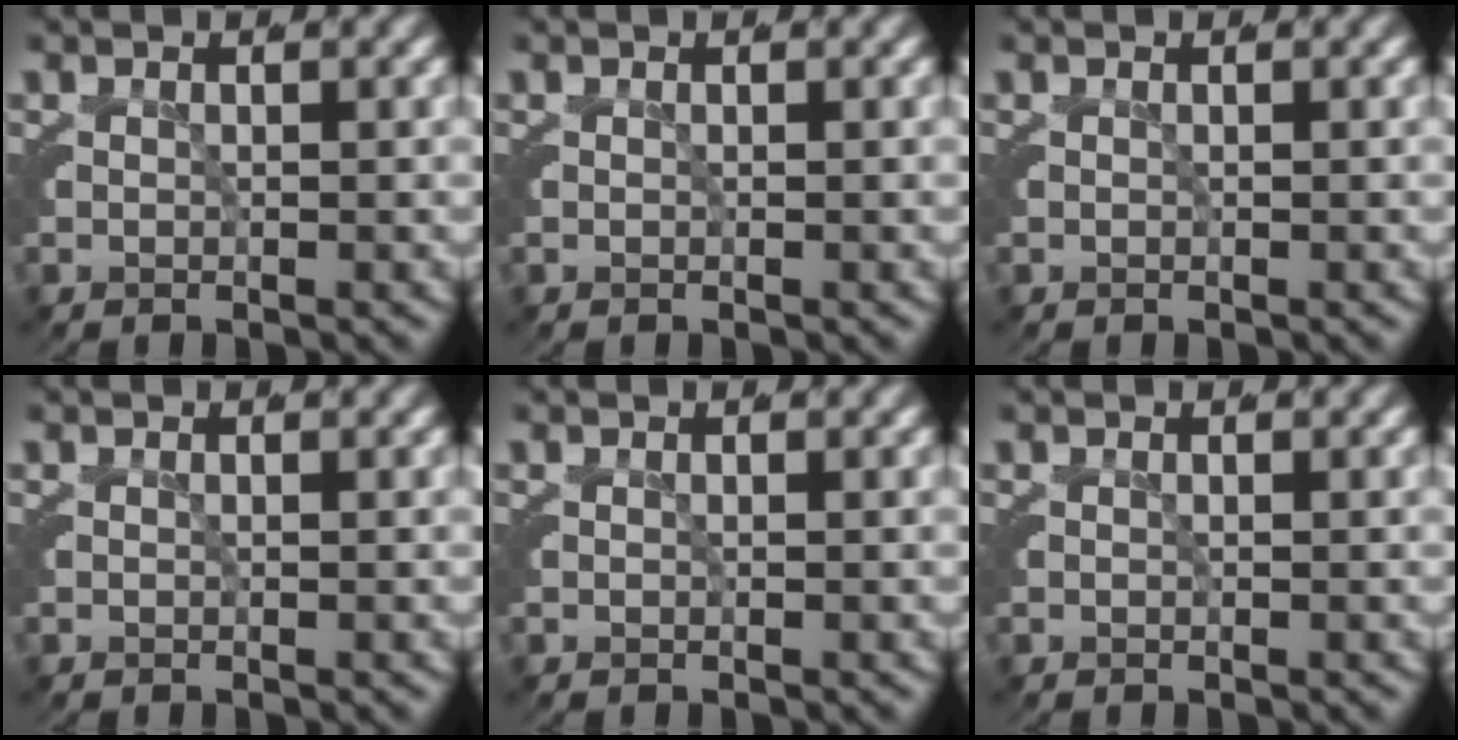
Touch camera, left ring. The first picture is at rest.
{"total": 0.0}
{"total": 0.0}
{"total": 0.0}
{"total": 0.0}
{"total": 0.0}